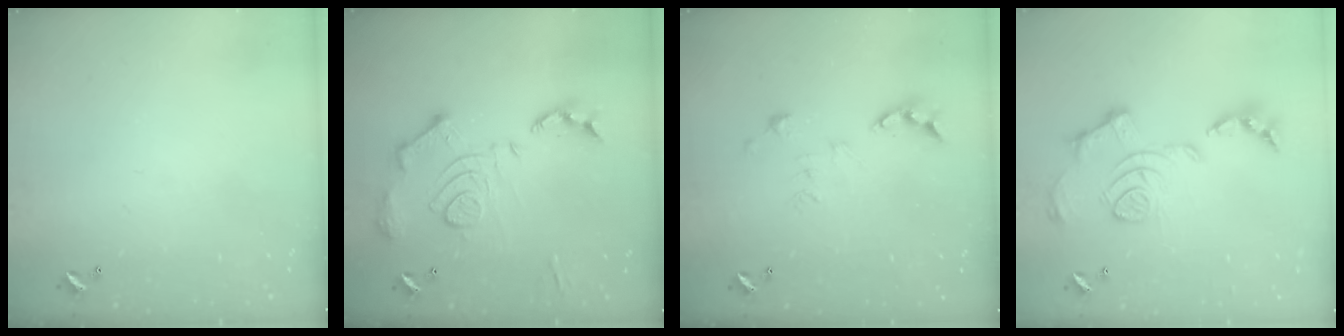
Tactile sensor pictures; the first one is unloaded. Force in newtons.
{"total": 16.6, "press": 16.6, "slide": 1.7}
{"total": 4.7, "press": 4.7, "slide": 0.4}
{"total": 1.7, "press": 1.1, "slide": 1.3}